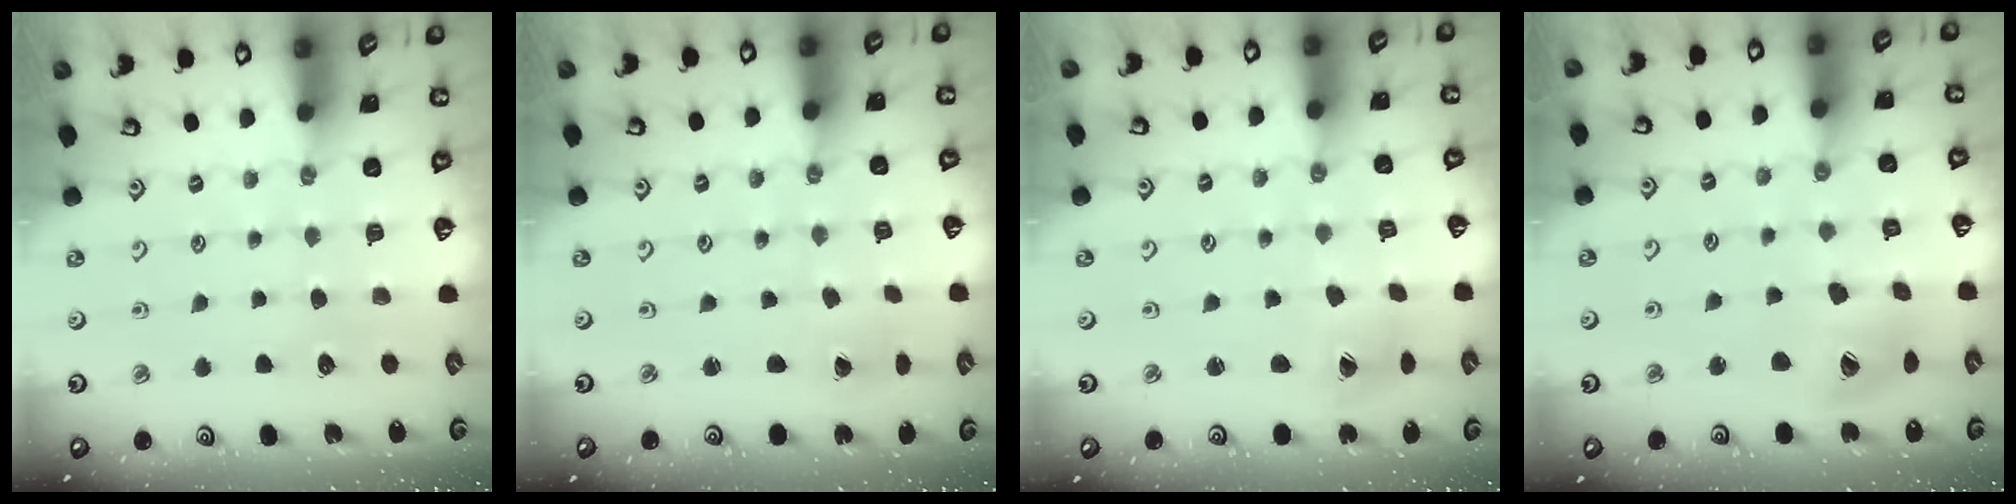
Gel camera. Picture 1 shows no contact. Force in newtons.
{"total": 0.7, "press": 0.7, "slide": 0.0}
{"total": 3.6, "press": 3.6, "slide": 0.5}
{"total": 14.2, "press": 14.1, "slide": 1.8}